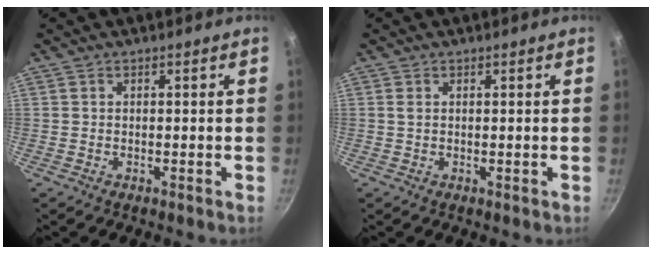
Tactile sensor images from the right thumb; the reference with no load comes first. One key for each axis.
{"total": 0.9, "fx": 0.3, "fy": 0.4, "fz": 0.7, "tx": -0.014, "ty": 0.000, "tz": 0.004}